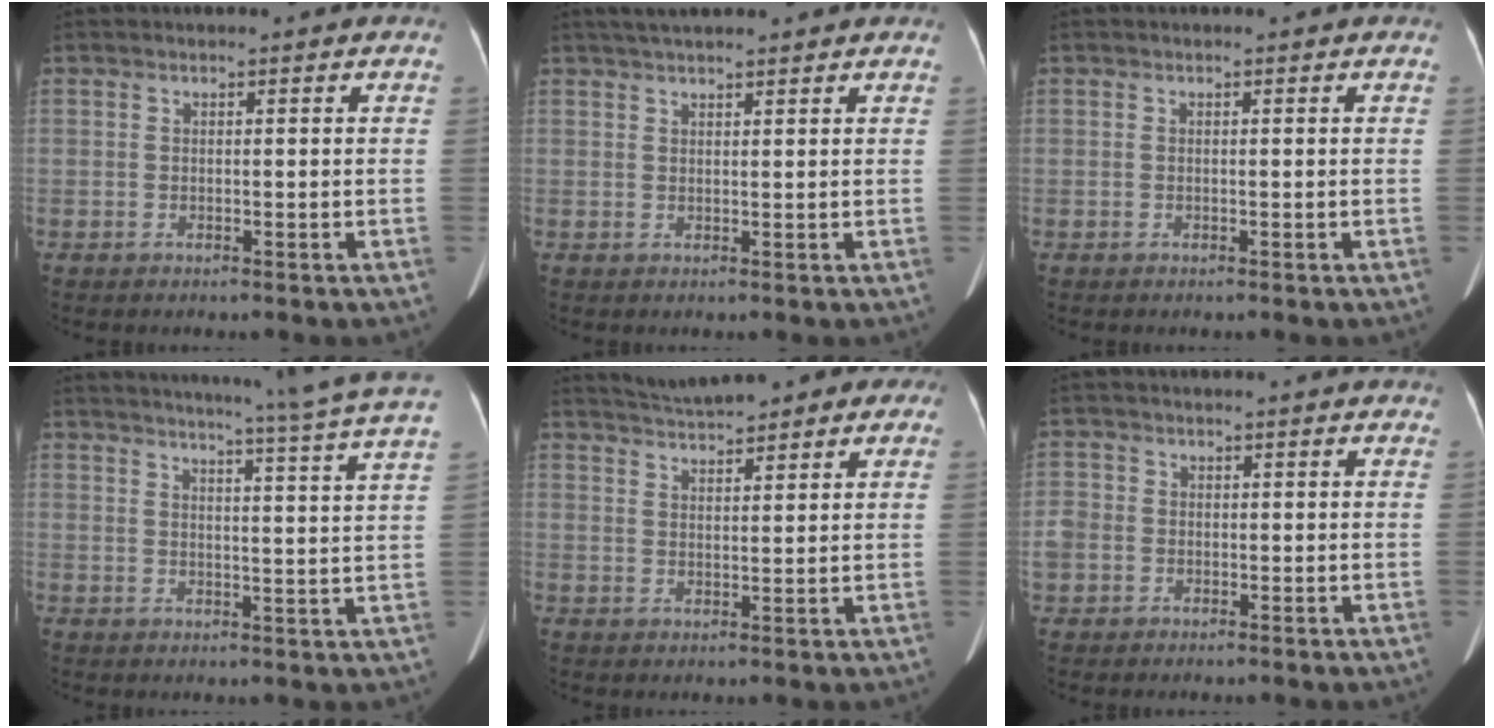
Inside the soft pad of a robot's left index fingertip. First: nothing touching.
{"total": 7.3, "force": [6.3, 1.0, 3.6], "torque": [-0.055, 0.037, 0.095]}
{"total": 0.0}
{"total": 16.6, "force": [14.4, -2.3, 7.9], "torque": [-0.124, -0.049, 0.163]}
{"total": 7.8, "force": [6.3, 2.5, 3.8], "torque": [-0.055, 0.032, 0.089]}
{"total": 6.3, "force": [-0.4, 5.8, 2.3], "torque": [-0.084, 0.020, -0.001]}